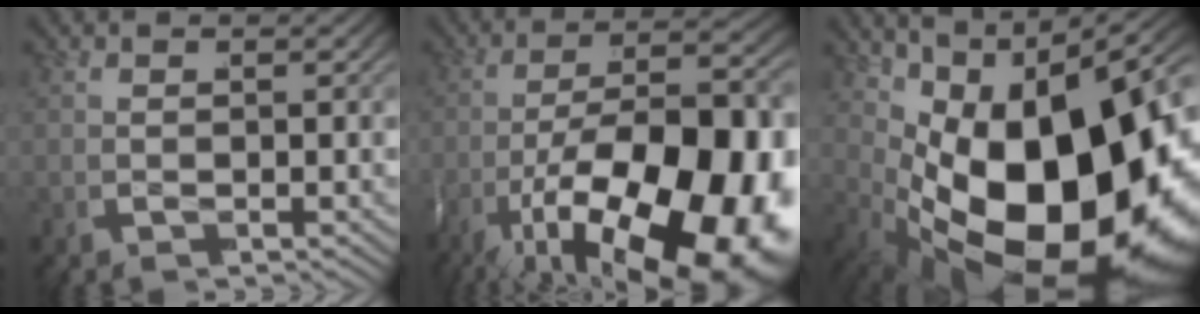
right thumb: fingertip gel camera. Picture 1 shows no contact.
{"total": 22.9, "force": [-6.2, 13.6, 17.3], "torque": [-0.310, -0.082, -0.054]}
{"total": 25.2, "force": [-3.1, 15.5, 19.6], "torque": [-0.333, -0.055, -0.012]}